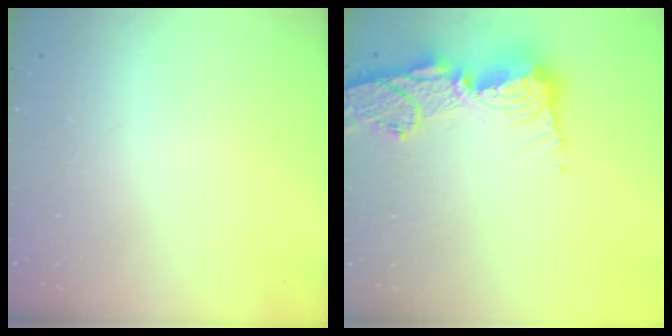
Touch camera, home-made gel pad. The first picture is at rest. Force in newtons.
{"total": 16.5, "press": 16.4, "slide": 1.6}